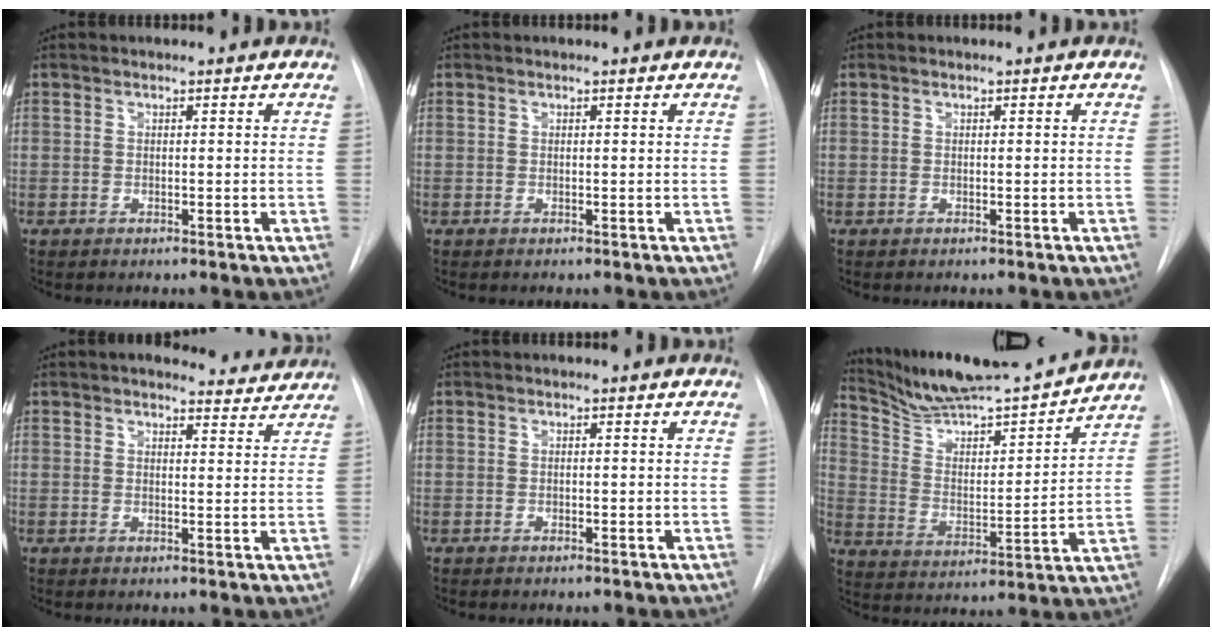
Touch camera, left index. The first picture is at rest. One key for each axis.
{"total": 0.6, "fx": 0.6, "fy": 0.2, "fz": 0.1, "tx": -0.006, "ty": 0.012, "tz": 0.008}
{"total": 0.0}
{"total": 6.0, "fx": 5.8, "fy": 1.6, "fz": 0.6, "tx": 0.008, "ty": -0.008, "tz": 0.052}
{"total": 0.0}
{"total": 18.5, "fx": 17.4, "fy": 0.8, "fz": 6.2, "tx": -0.111, "ty": -0.018, "tz": 0.281}